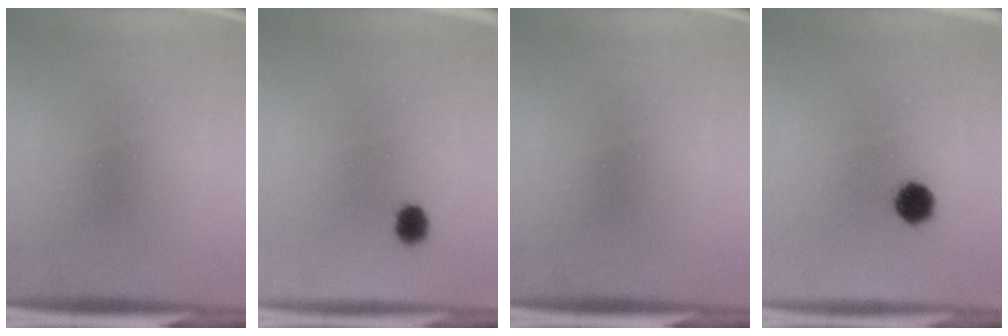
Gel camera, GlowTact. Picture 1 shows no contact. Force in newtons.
{"total": 3.4}
{"total": 0.0}
{"total": 5.1}